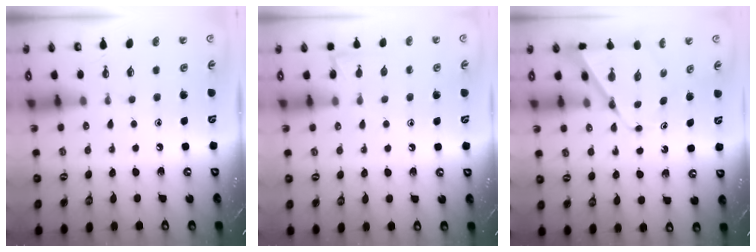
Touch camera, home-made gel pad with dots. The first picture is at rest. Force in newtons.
{"total": 5.5, "press": 5.5, "slide": 0.6}
{"total": 6.9, "press": 6.9, "slide": 0.7}